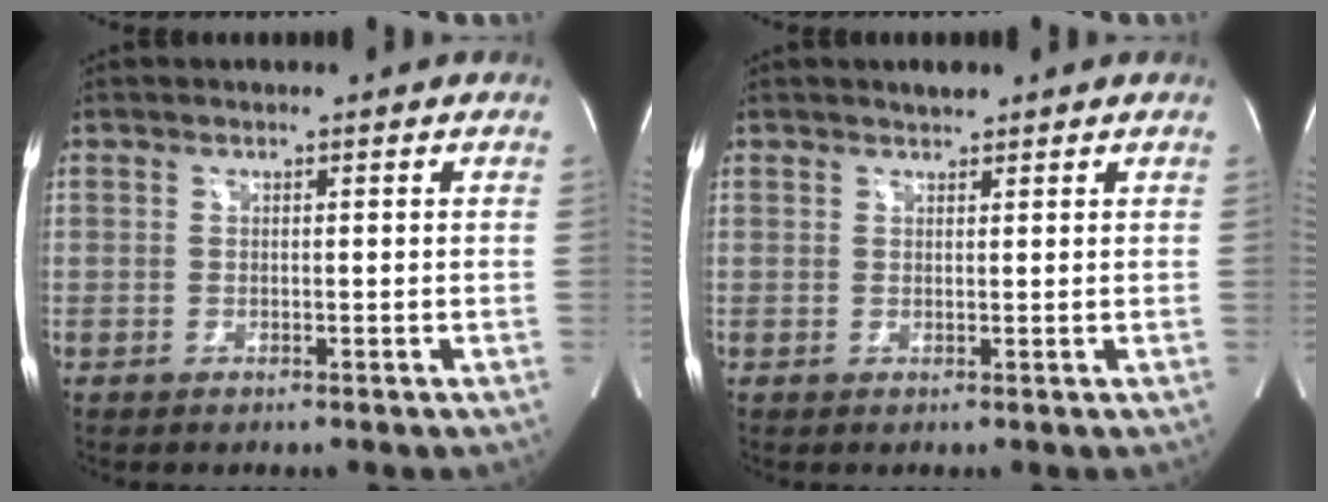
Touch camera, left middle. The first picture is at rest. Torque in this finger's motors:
{"motor_torque": [0.10, 0.00, -0.12, 0.00]}